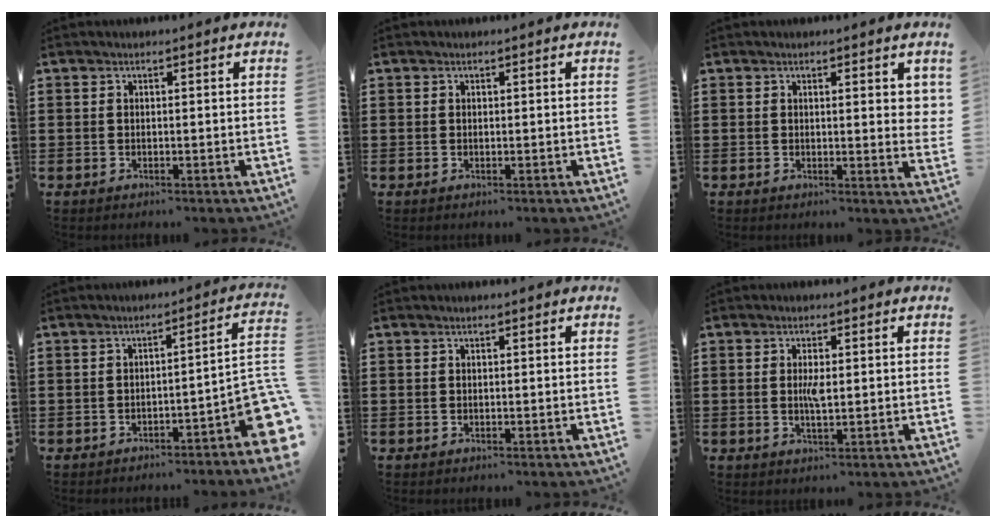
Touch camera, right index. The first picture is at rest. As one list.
[{"total": 0.0}, {"total": 1.7, "force": [0.7, 0.4, 1.5], "torque": [-0.024, 0.000, 0.009]}, {"total": 5.4, "force": [-3.1, 1.0, 4.4], "torque": [-0.065, -0.013, -0.057]}, {"total": 0.0}, {"total": 3.2, "force": [0.1, 1.0, 3.0], "torque": [-0.058, 0.001, 0.001]}]